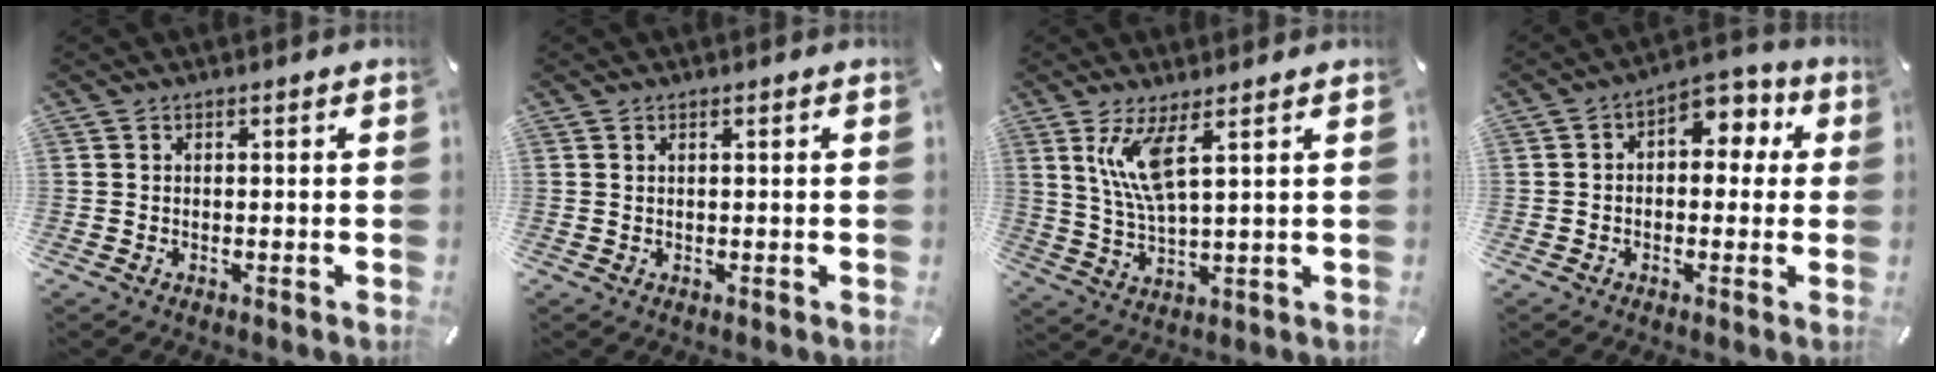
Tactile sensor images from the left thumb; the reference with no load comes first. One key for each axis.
{"total": 0.5, "fx": 0.2, "fy": 0.1, "fz": 0.5, "tx": -0.008, "ty": 0.000, "tz": 0.004}
{"total": 9.4, "fx": 4.3, "fy": 2.4, "fz": 8.0, "tx": -0.162, "ty": -0.004, "tz": 0.073}
{"total": 6.3, "fx": 1.7, "fy": 4.6, "fz": 3.9, "tx": -0.045, "ty": -0.015, "tz": 0.021}